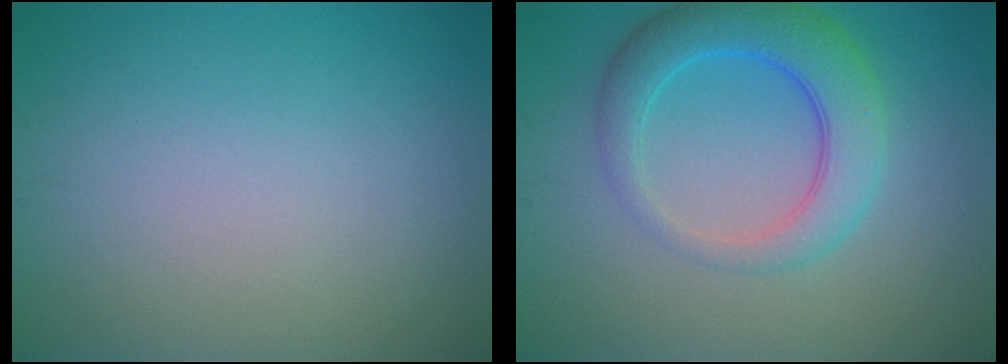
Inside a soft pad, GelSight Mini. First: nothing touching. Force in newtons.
{"total": 5.6, "press": 5.6, "slide": 0.2}